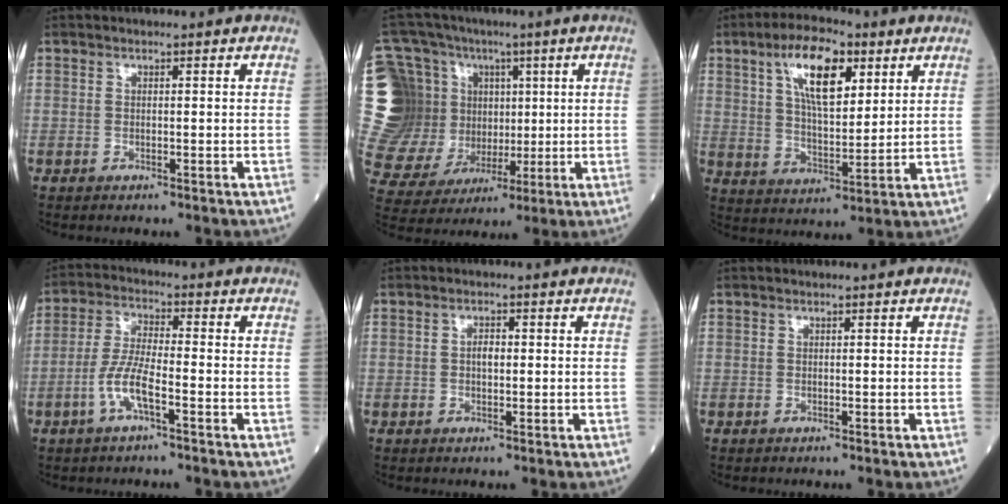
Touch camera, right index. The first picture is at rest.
{"total": 23.5, "force": [4.3, 18.8, 13.4], "torque": [-0.324, 0.061, 0.101]}
{"total": 11.4, "force": [5.3, 4.1, 9.2], "torque": [-0.171, 0.011, 0.096]}
{"total": 6.3, "force": [-2.7, 1.1, 5.6], "torque": [-0.121, 0.003, -0.056]}
{"total": 1.9, "force": [0.1, 0.8, 1.7], "torque": [-0.030, 0.003, 0.000]}
{"total": 0.0}